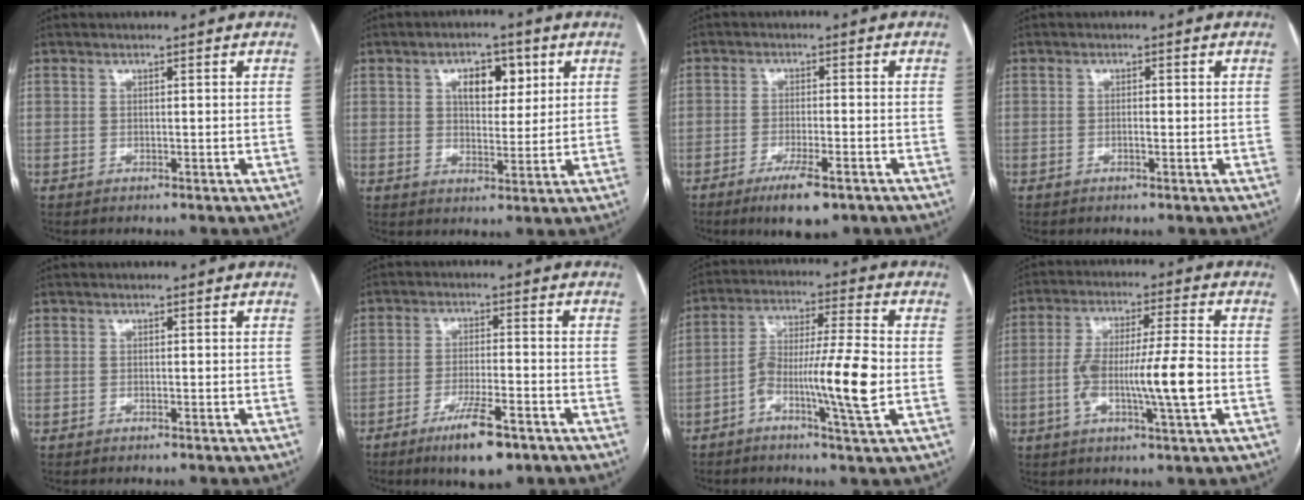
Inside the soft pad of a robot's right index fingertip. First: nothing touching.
{"total": 6.7, "force": [2.7, 3.6, 5.0], "torque": [-0.076, 0.010, 0.045]}
{"total": 6.6, "force": [-4.2, 1.2, 4.9], "torque": [-0.085, -0.011, -0.064]}
{"total": 1.1, "force": [-0.2, 0.3, 1.0], "torque": [-0.019, 0.001, -0.005]}
{"total": 0.0}
{"total": 8.5, "force": [-5.4, 1.5, 6.4], "torque": [-0.113, -0.013, -0.086]}
{"total": 11.6, "force": [-3.2, 0.3, 11.1], "torque": [-0.203, 0.007, -0.061]}
{"total": 11.8, "force": [-2.4, 0.6, 11.5], "torque": [-0.211, 0.004, -0.045]}